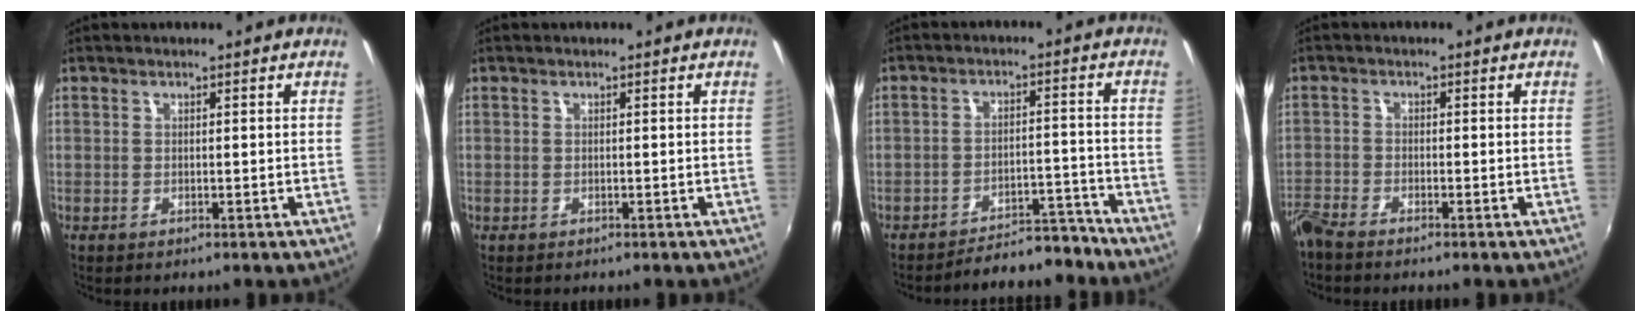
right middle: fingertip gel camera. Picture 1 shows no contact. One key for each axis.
{"total": 0.0}
{"total": 9.1, "fx": -8.8, "fy": 1.7, "fz": 1.9, "tx": -0.044, "ty": 0.020, "tz": -0.112}
{"total": 4.6, "fx": -4.2, "fy": 0.5, "fz": 1.7, "tx": -0.051, "ty": -0.017, "tz": -0.086}